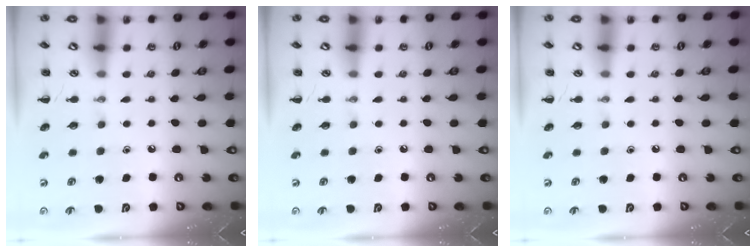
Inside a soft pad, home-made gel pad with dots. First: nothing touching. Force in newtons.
{"total": 0.0}
{"total": 0.0}